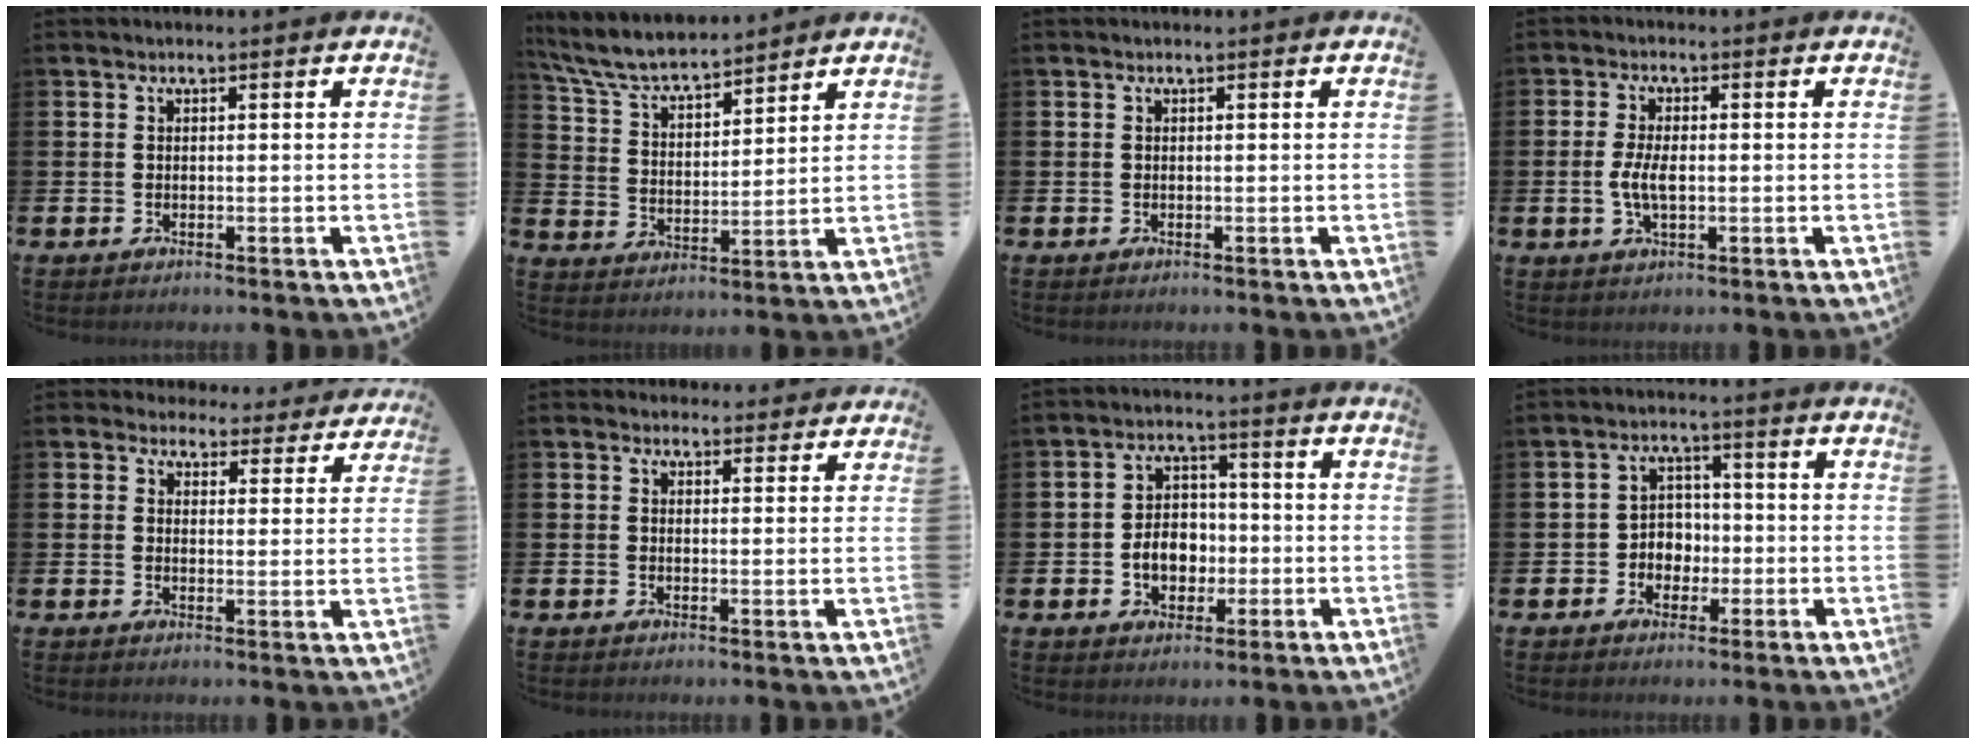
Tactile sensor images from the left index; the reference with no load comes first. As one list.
[{"total": 7.1, "force": [6.6, 1.3, 2.1], "torque": [-0.072, -0.038, 0.118]}, {"total": 0.0}, {"total": 3.8, "force": [-0.3, 1.7, 3.4], "torque": [-0.067, 0.002, -0.010]}, {"total": 3.5, "force": [3.2, 1.5, 0.1], "torque": [-0.005, -0.025, 0.052]}, {"total": 2.2, "force": [2.0, 0.8, -0.2], "torque": [0.009, -0.007, 0.035]}, {"total": 5.3, "force": [-1.2, 4.1, 3.1], "torque": [-0.047, 0.003, -0.030]}, {"total": 3.8, "force": [-0.8, 3.5, 1.3], "torque": [-0.025, 0.004, -0.025]}]